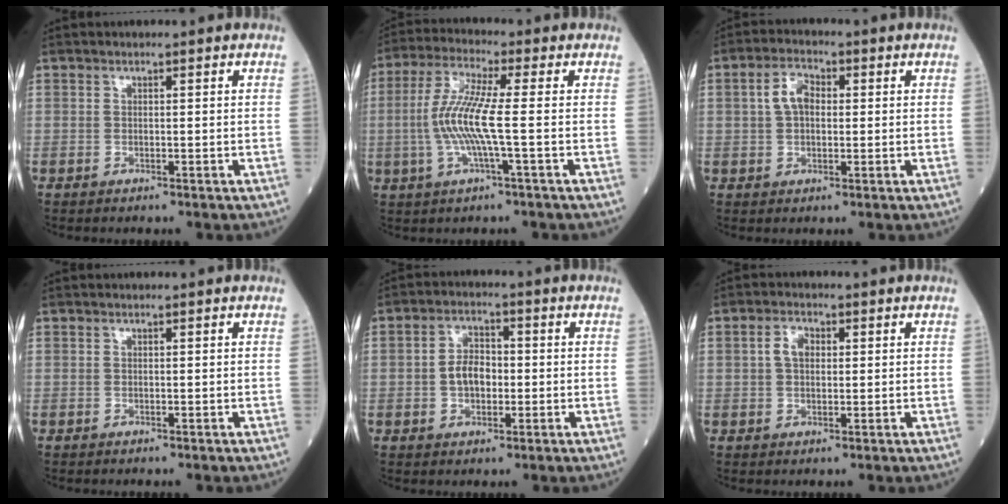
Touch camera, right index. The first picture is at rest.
{"total": 8.8, "force": [-0.9, 0.1, 8.8], "torque": [-0.185, 0.006, -0.027]}
{"total": 4.6, "force": [0.7, 2.8, 3.6], "torque": [-0.074, 0.015, 0.012]}
{"total": 0.0}
{"total": 4.9, "force": [-0.5, 3.1, 3.8], "torque": [-0.072, 0.013, -0.010]}
{"total": 3.1, "force": [0.7, 2.0, 2.3], "torque": [-0.046, 0.009, 0.013]}